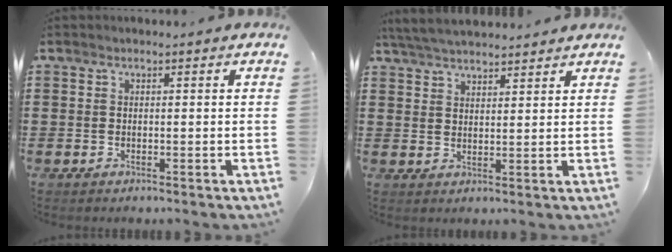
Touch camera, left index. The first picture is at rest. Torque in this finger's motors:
{"motor_torque": [0.05, 0.10, 0.89, 0.21]}